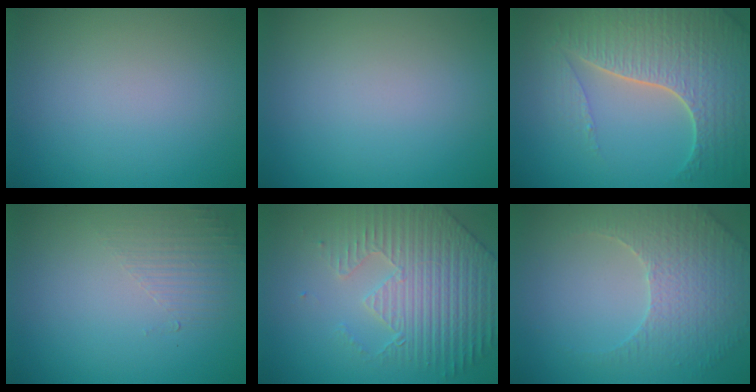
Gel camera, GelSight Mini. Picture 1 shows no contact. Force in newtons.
{"total": 0.0}
{"total": 7.8, "press": 5.7, "slide": 5.3}
{"total": 1.6, "press": 0.4, "slide": 1.5}
{"total": 5.1, "press": 4.8, "slide": 1.6}
{"total": 3.8, "press": 3.6, "slide": 1.2}